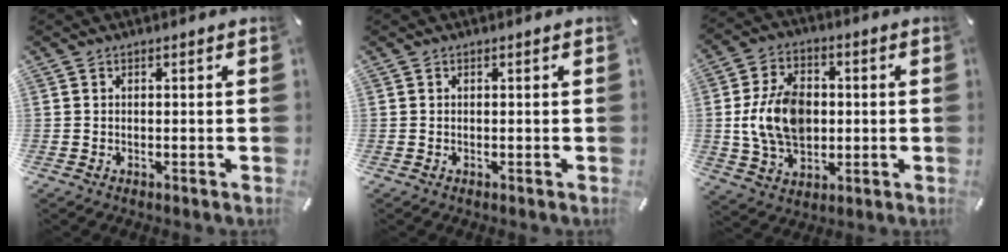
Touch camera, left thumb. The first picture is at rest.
{"total": 0.0}
{"total": 13.5, "force": [0.0, 10.1, 9.0], "torque": [-0.186, 0.012, 0.002]}